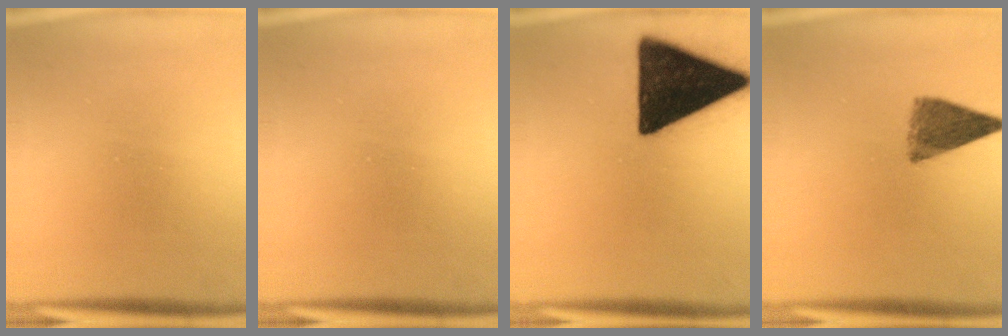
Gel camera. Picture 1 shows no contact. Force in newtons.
{"total": 0.0}
{"total": 19.4}
{"total": 6.0}